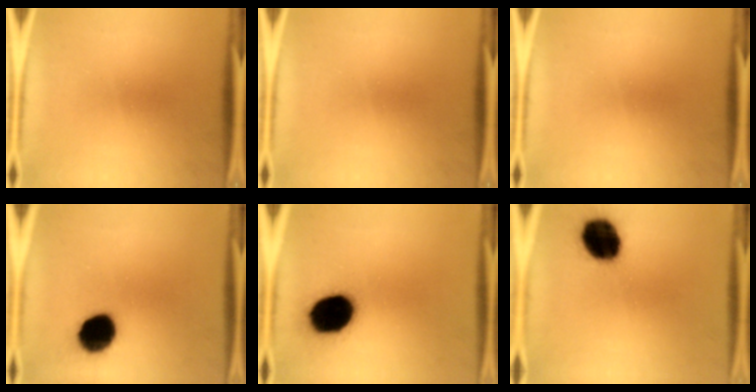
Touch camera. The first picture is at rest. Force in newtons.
{"total": 0.0}
{"total": 0.0}
{"total": 12.6}
{"total": 17.4}
{"total": 15.7}